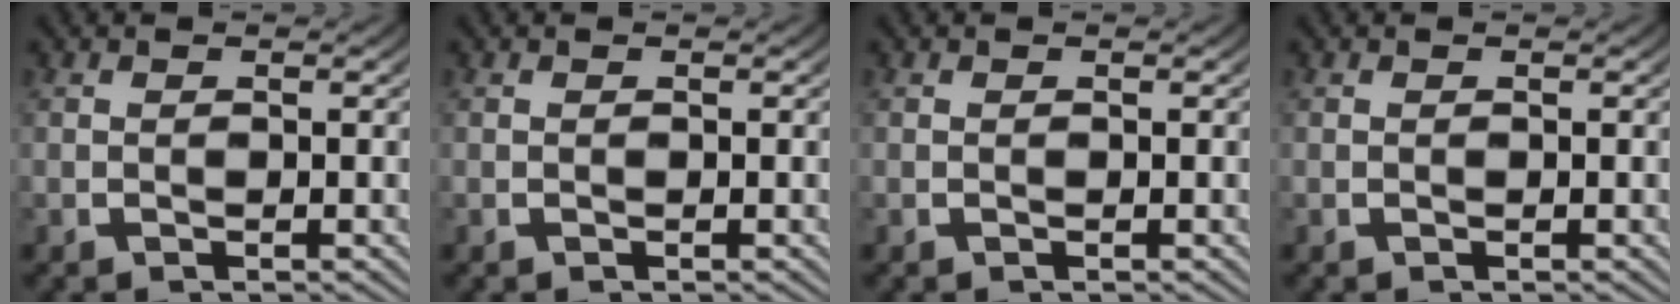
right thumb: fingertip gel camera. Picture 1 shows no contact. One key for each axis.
{"total": 0.0}
{"total": 0.0}
{"total": 0.0}